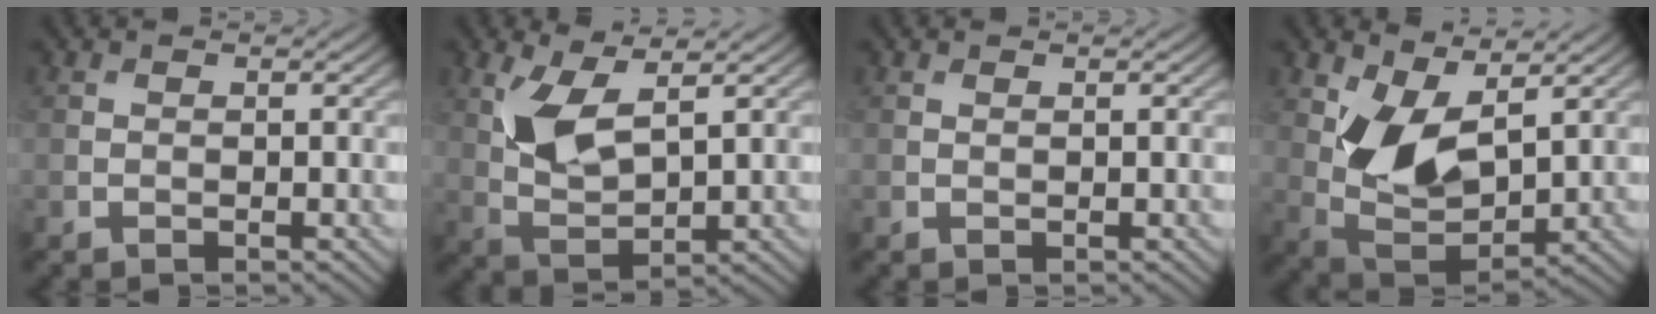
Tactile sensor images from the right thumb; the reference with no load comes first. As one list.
[{"total": 6.9, "force": [2.8, 2.9, 5.6], "torque": [-0.126, -0.005, 0.057]}, {"total": 0.0}, {"total": 8.2, "force": [3.2, 4.3, 6.2], "torque": [-0.132, -0.012, 0.063]}]